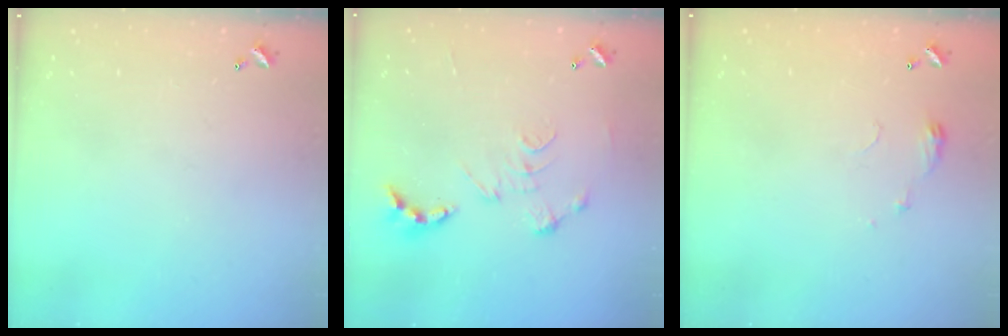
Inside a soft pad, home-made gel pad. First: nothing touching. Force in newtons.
{"total": 0.0}
{"total": 3.5, "press": 3.5, "slide": 0.5}